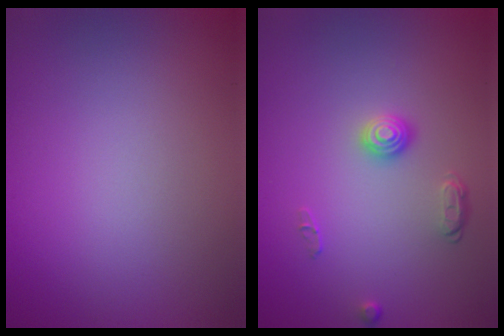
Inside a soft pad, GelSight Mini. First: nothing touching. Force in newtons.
{"total": 1.7, "press": 1.4, "slide": 1.0}